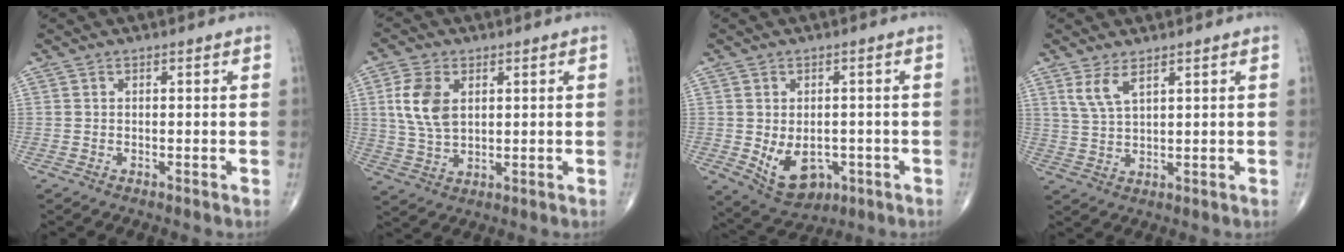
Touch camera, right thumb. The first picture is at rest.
{"total": 8.6, "force": [2.2, 5.3, 6.3], "torque": [-0.126, -0.004, 0.047]}
{"total": 9.1, "force": [-2.0, 6.3, 6.3], "torque": [-0.077, 0.001, -0.014]}
{"total": 4.5, "force": [2.7, 1.6, 3.3], "torque": [-0.067, -0.013, 0.062]}